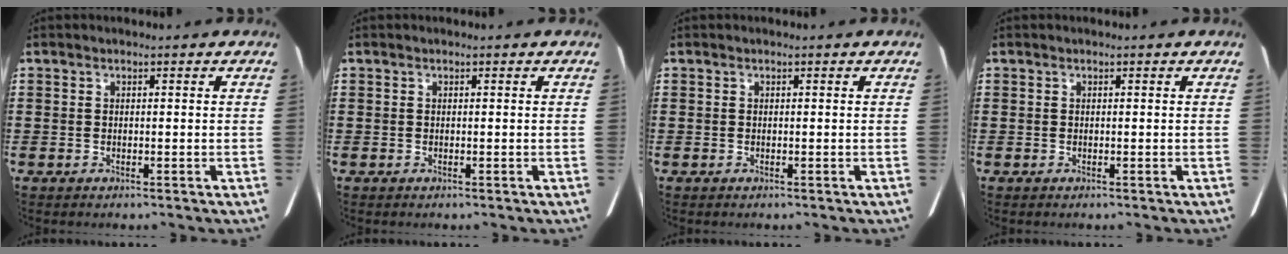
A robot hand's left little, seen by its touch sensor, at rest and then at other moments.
{"total": 0.0}
{"total": 0.0}
{"total": 0.0}